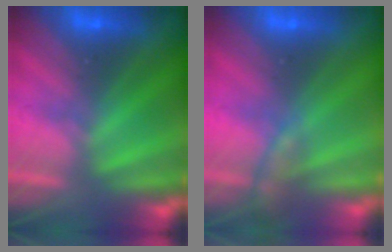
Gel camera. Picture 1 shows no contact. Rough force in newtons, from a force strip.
{"total": 2.3}